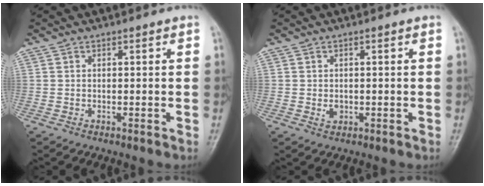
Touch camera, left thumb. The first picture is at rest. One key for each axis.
{"total": 1.6, "fx": -0.4, "fy": 1.3, "fz": 0.8, "tx": -0.006, "ty": 0.001, "tz": -0.002}